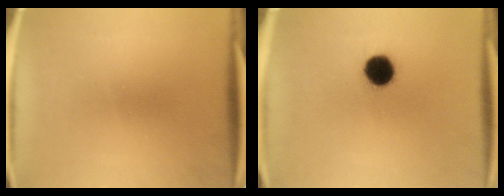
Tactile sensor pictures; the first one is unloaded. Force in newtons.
{"total": 8.6}